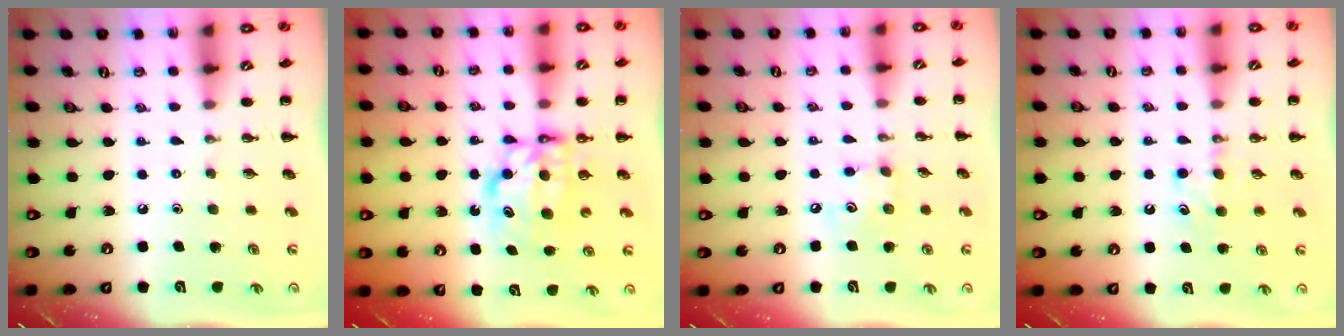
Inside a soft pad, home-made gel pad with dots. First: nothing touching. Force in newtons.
{"total": 7.3, "press": 7.2, "slide": 1.0}
{"total": 5.2, "press": 5.2, "slide": 0.8}
{"total": 5.1, "press": 4.9, "slide": 1.6}